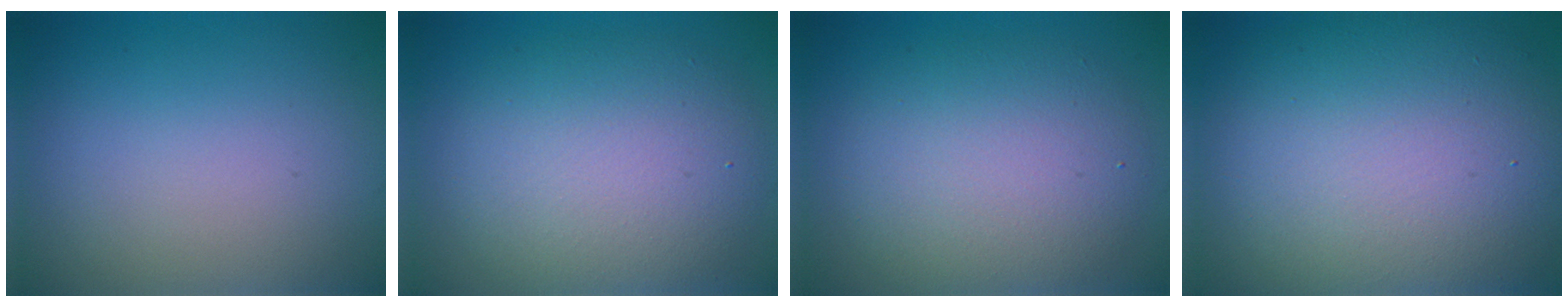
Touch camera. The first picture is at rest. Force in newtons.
{"total": 7.5, "press": 7.5, "slide": 0.4}
{"total": 6.4, "press": 6.4, "slide": 0.4}
{"total": 14.2, "press": 14.2, "slide": 1.0}